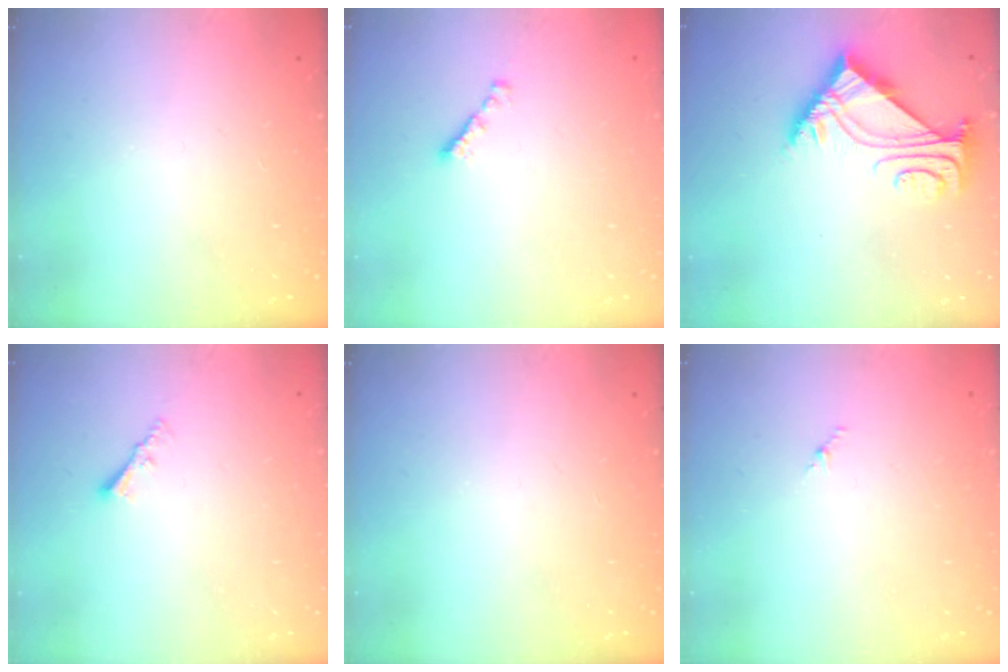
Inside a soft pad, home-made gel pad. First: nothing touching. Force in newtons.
{"total": 1.8, "press": 1.7, "slide": 0.6}
{"total": 4.9, "press": 4.8, "slide": 0.7}
{"total": 2.0, "press": 2.0, "slide": 0.3}
{"total": 0.0}
{"total": 1.2, "press": 1.1, "slide": 0.6}